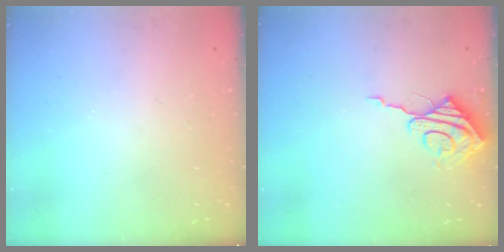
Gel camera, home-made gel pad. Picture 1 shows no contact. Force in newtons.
{"total": 8.3, "press": 8.3, "slide": 0.4}